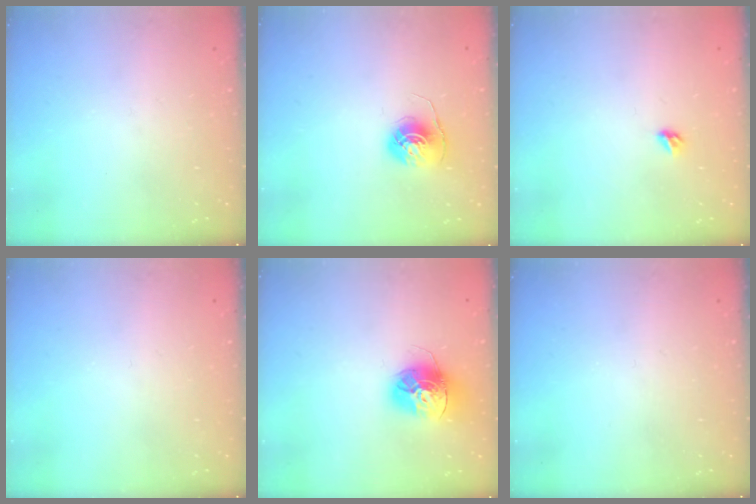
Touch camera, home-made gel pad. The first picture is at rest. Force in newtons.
{"total": 6.0, "press": 6.0, "slide": 0.5}
{"total": 3.5, "press": 3.4, "slide": 0.7}
{"total": 0.0}
{"total": 14.8, "press": 14.7, "slide": 1.4}
{"total": 0.0}